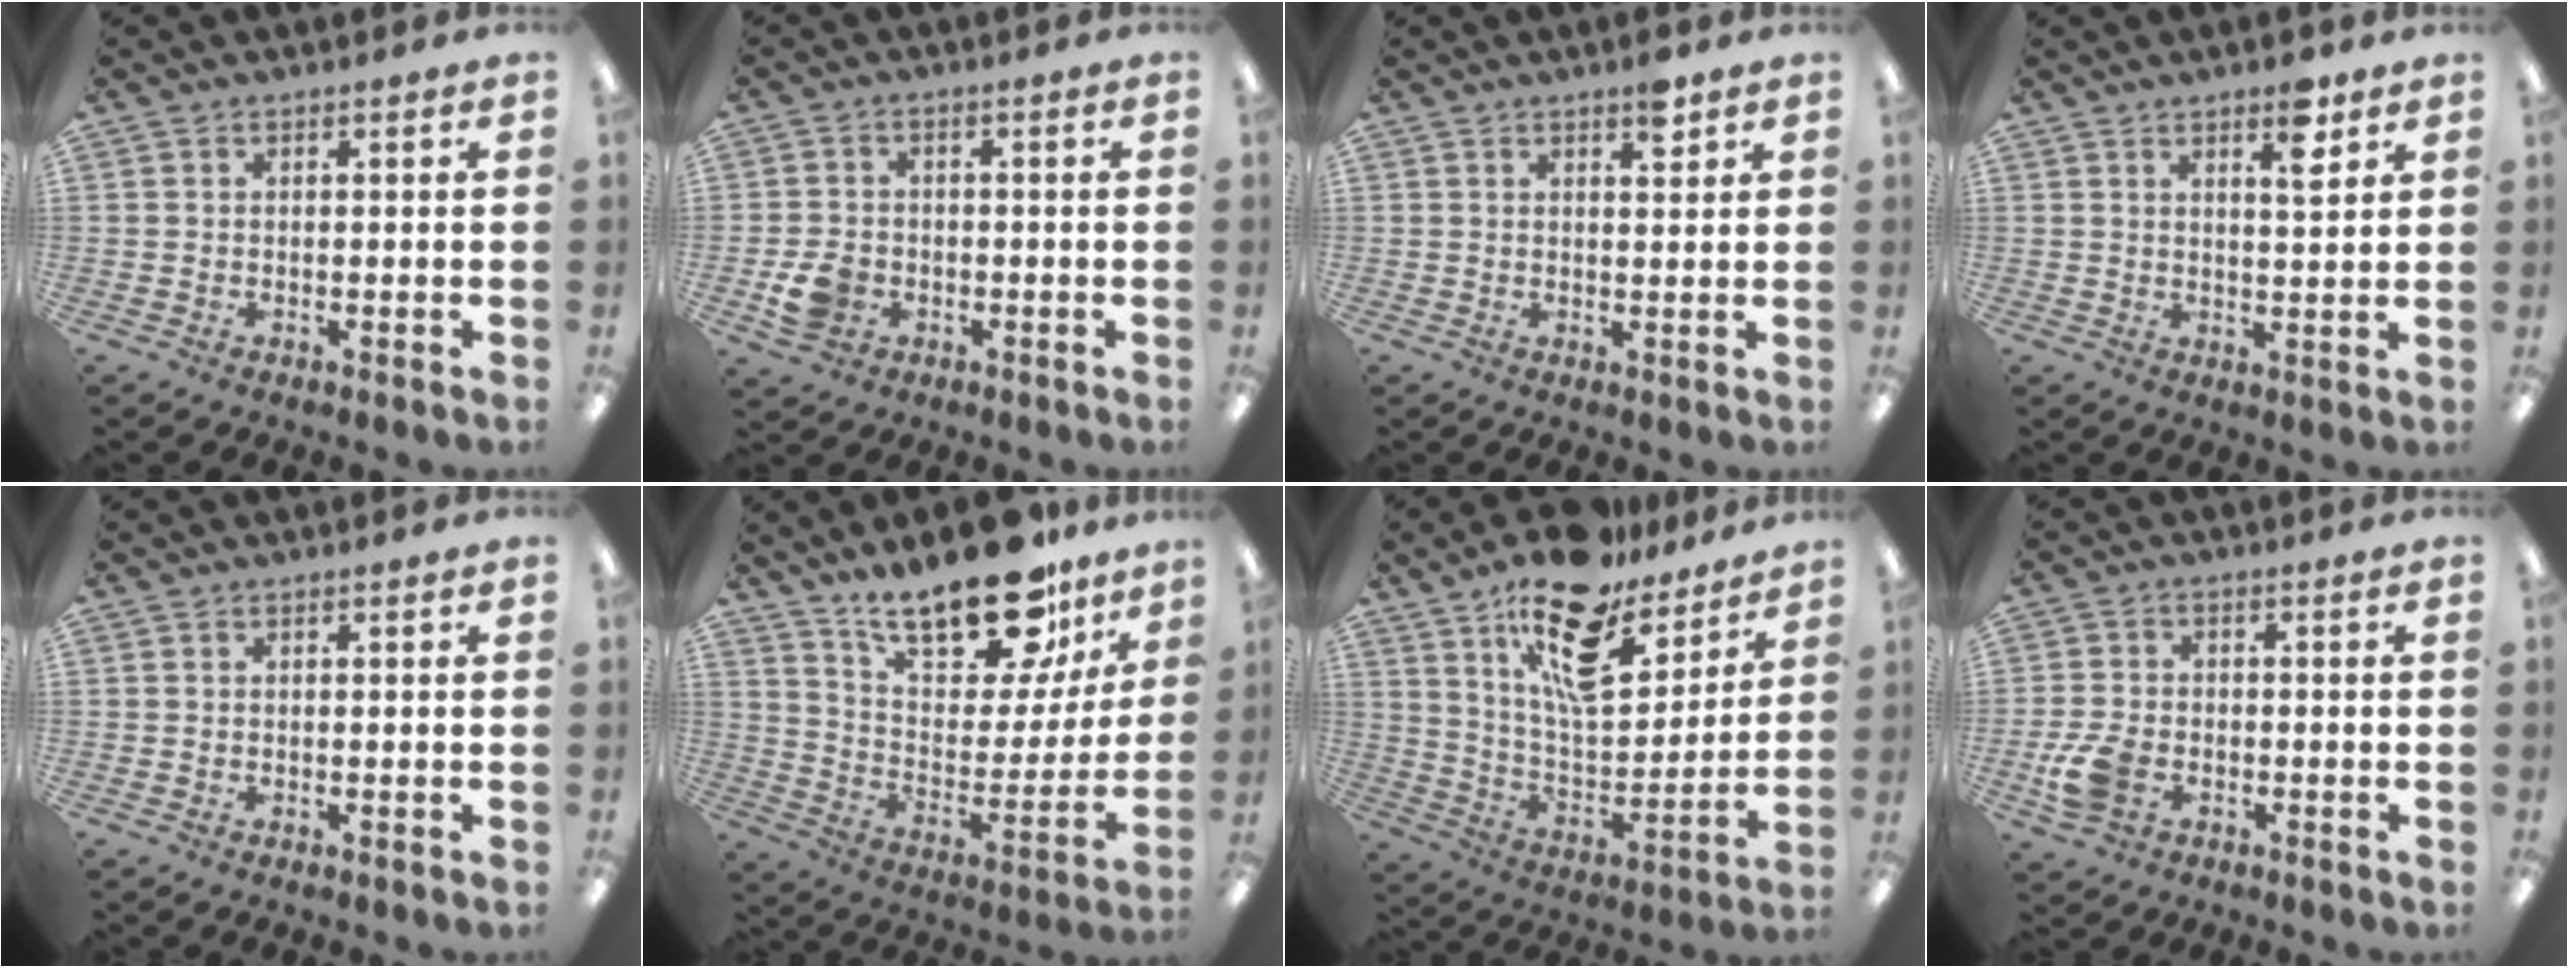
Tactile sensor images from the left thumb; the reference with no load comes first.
{"total": 5.6, "force": [-1.8, 4.5, 2.9], "torque": [-0.050, 0.005, -0.032]}
{"total": 4.0, "force": [2.8, 1.3, 2.5], "torque": [-0.023, -0.013, 0.042]}
{"total": 6.5, "force": [4.3, 2.0, 4.4], "torque": [-0.050, -0.024, 0.064]}
{"total": 0.0}
{"total": 22.7, "force": [17.3, 8.8, 11.8], "torque": [-0.187, -0.112, 0.298]}
{"total": 19.8, "force": [13.1, 8.7, 12.0], "torque": [-0.199, -0.074, 0.226]}
{"total": 7.2, "force": [-2.5, 4.9, 4.6], "torque": [-0.103, 0.008, -0.044]}